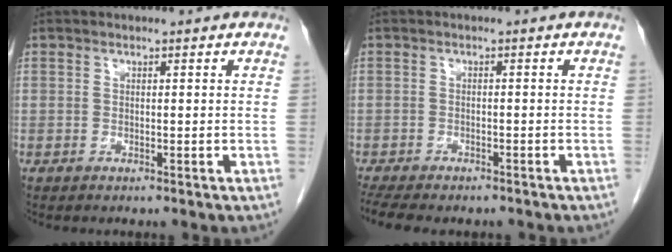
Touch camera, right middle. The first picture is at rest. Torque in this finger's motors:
{"motor_torque": [0.48, -0.34, 0.07, 0.04]}